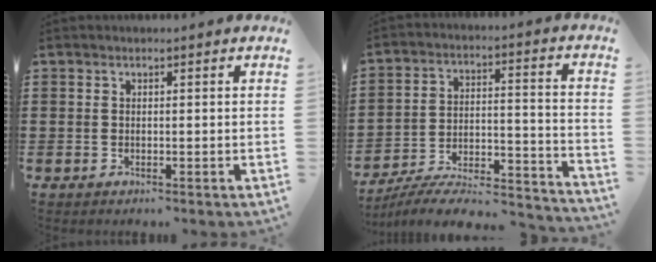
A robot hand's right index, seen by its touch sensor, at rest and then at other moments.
{"total": 6.6, "force": [-5.8, 1.3, 2.9], "torque": [-0.048, -0.001, -0.113]}